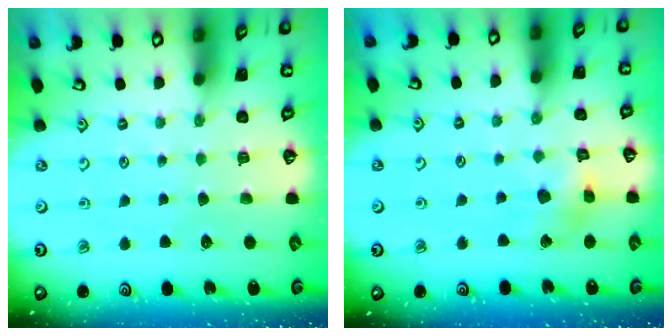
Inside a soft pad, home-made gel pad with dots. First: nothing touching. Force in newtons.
{"total": 8.6, "press": 8.6, "slide": 1.0}